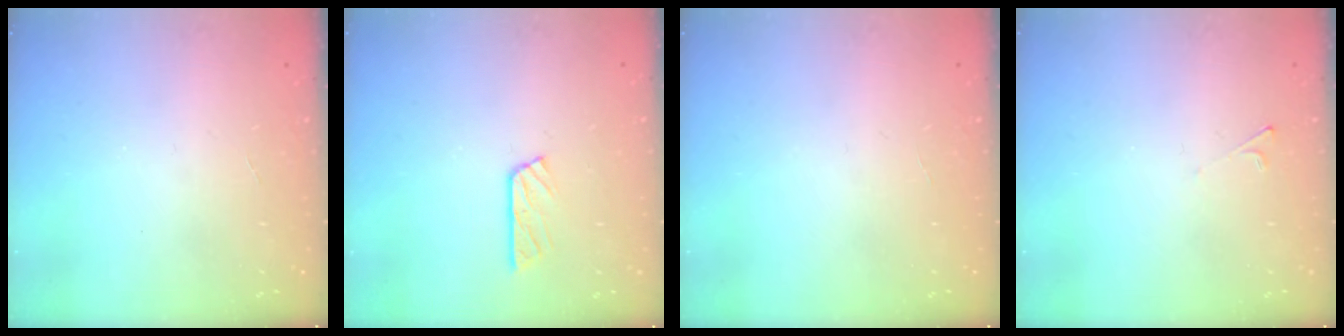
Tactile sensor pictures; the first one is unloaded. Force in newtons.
{"total": 5.8, "press": 5.8, "slide": 0.2}
{"total": 0.0}
{"total": 1.9, "press": 1.9, "slide": 0.4}